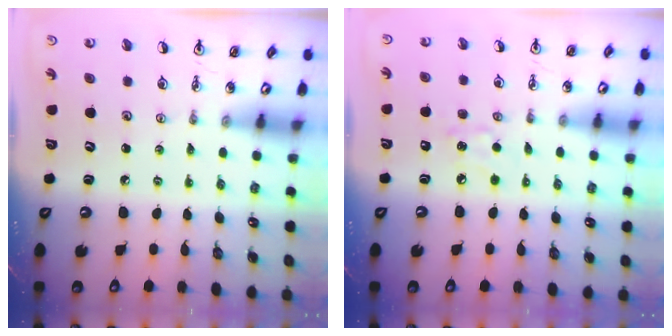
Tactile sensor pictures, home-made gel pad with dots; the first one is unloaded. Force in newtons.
{"total": 5.6, "press": 5.5, "slide": 0.8}